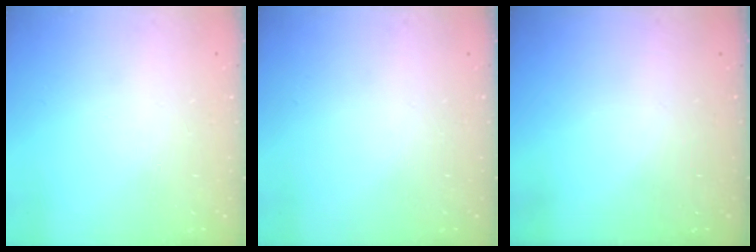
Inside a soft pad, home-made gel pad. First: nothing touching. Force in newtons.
{"total": 0.0}
{"total": 0.0}